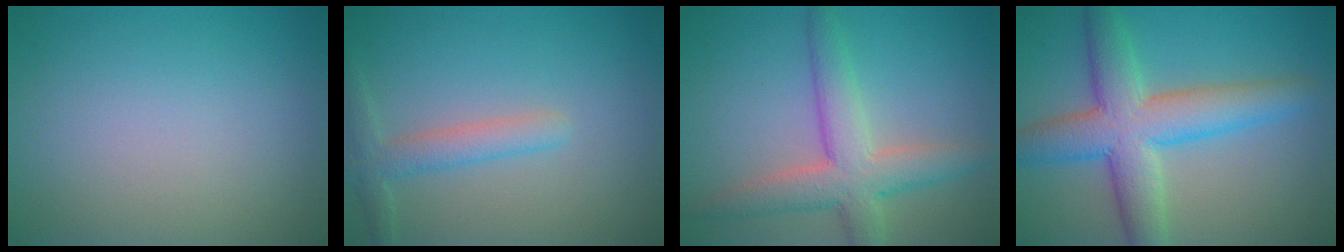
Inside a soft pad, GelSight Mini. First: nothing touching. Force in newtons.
{"total": 2.5, "press": 2.5, "slide": 0.0}
{"total": 5.6, "press": 5.6, "slide": 0.6}
{"total": 7.9, "press": 7.9, "slide": 0.3}